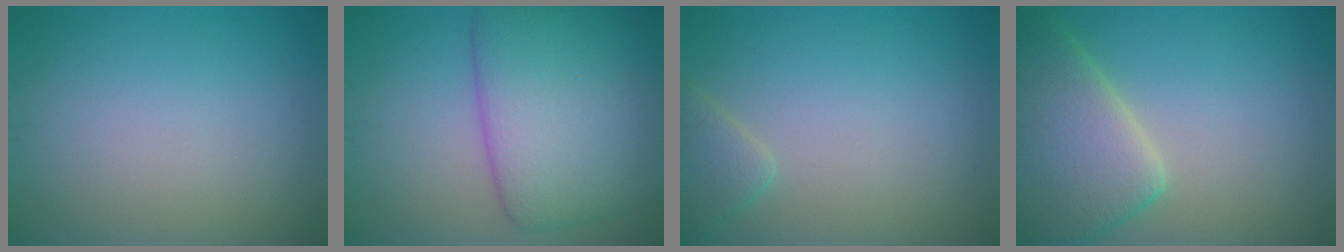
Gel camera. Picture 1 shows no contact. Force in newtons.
{"total": 9.6, "press": 9.6, "slide": 0.3}
{"total": 1.9, "press": 1.9, "slide": 0.1}
{"total": 8.1, "press": 8.1, "slide": 0.5}